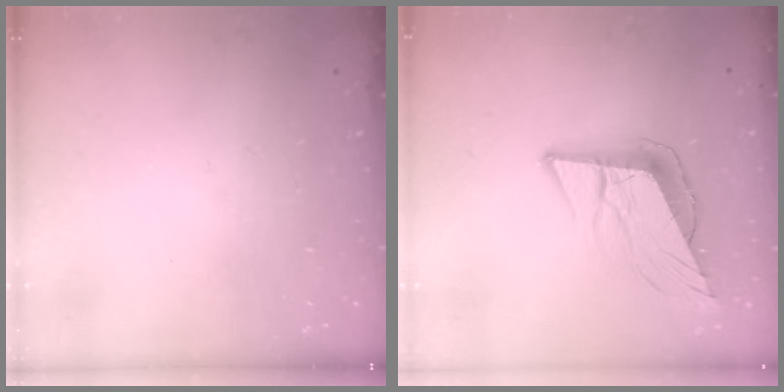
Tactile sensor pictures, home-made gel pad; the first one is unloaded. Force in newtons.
{"total": 12.4, "press": 11.9, "slide": 3.6}